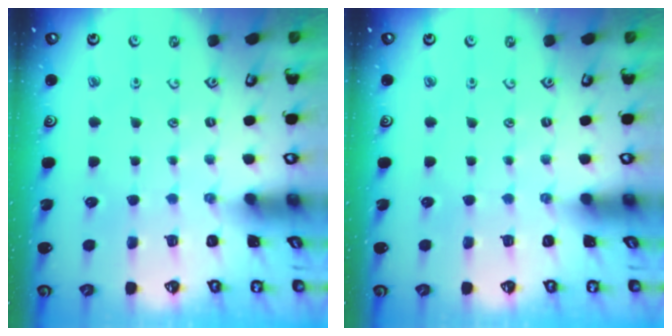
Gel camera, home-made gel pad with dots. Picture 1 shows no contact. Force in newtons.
{"total": 0.0}